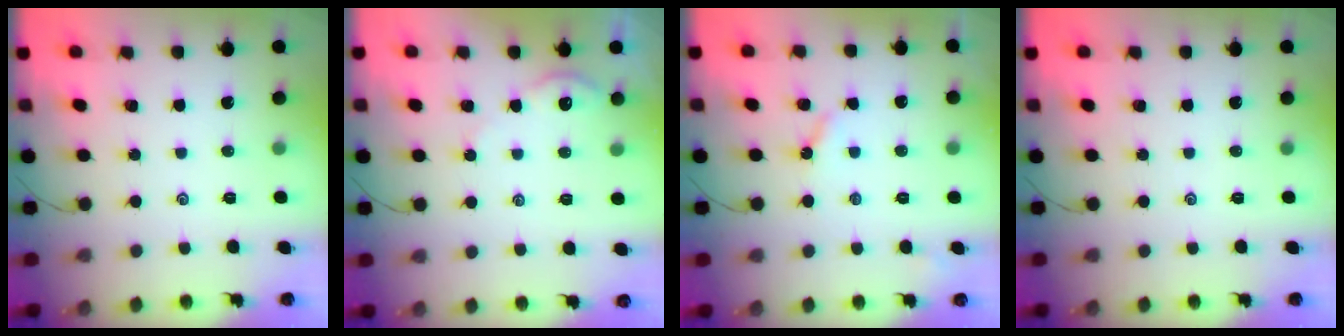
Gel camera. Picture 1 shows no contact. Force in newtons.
{"total": 2.4, "press": 2.4, "slide": 0.3}
{"total": 3.8, "press": 3.7, "slide": 0.5}
{"total": 0.0}